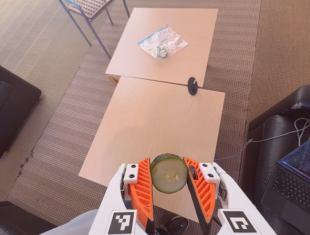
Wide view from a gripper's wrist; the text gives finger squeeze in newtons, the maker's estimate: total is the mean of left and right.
{"total": 10.8, "left": 10.3, "right": 11.3}